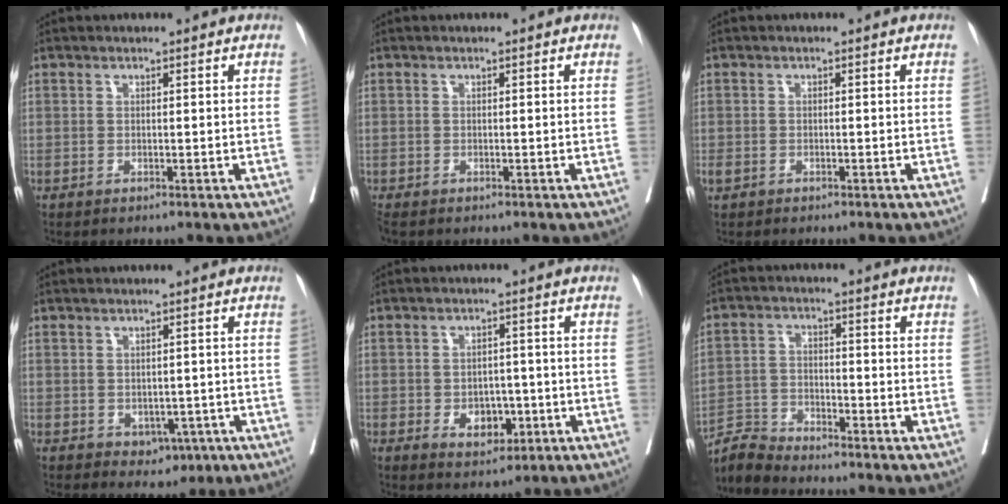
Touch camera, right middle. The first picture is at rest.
{"total": 1.3, "force": [-1.1, 0.6, 0.5], "torque": [-0.014, -0.005, -0.020]}
{"total": 1.1, "force": [-0.7, 0.6, 0.5], "torque": [-0.017, 0.000, -0.012]}
{"total": 3.6, "force": [-1.1, 2.7, 2.2], "torque": [-0.019, 0.001, -0.004]}
{"total": 5.1, "force": [-1.5, 3.5, 3.5], "torque": [-0.041, 0.003, -0.013]}
{"total": 4.8, "force": [-4.8, -0.1, -0.7], "torque": [0.011, -0.006, -0.094]}